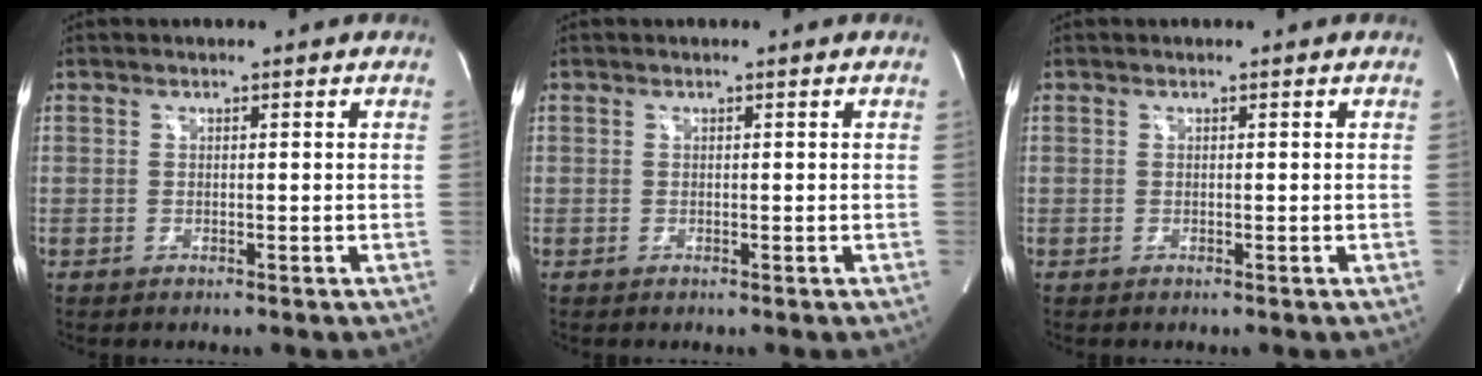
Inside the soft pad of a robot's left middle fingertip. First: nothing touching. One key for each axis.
{"total": 0.0}
{"total": 0.0}